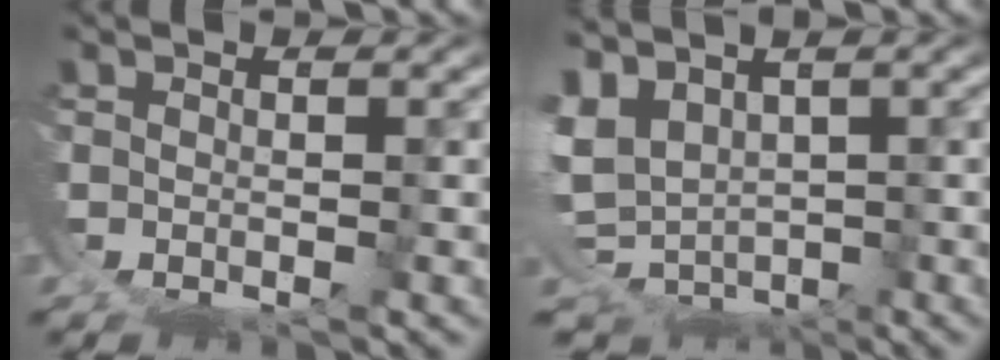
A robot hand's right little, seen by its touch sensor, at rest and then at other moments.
{"total": 7.5, "force": [-1.2, 6.2, 4.0], "torque": [-0.118, -0.052, -0.001]}